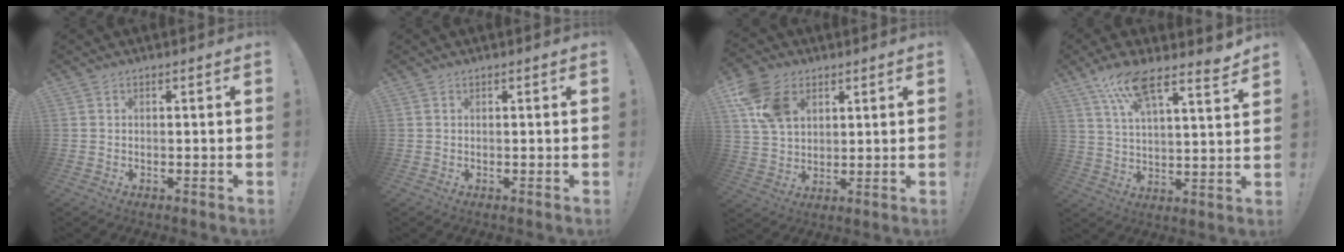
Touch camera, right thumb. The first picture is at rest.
{"total": 0.0}
{"total": 13.0, "force": [5.7, 9.2, 7.2], "torque": [-0.132, -0.006, 0.115]}
{"total": 11.5, "force": [8.7, 2.3, 7.2], "torque": [-0.138, -0.046, 0.152]}